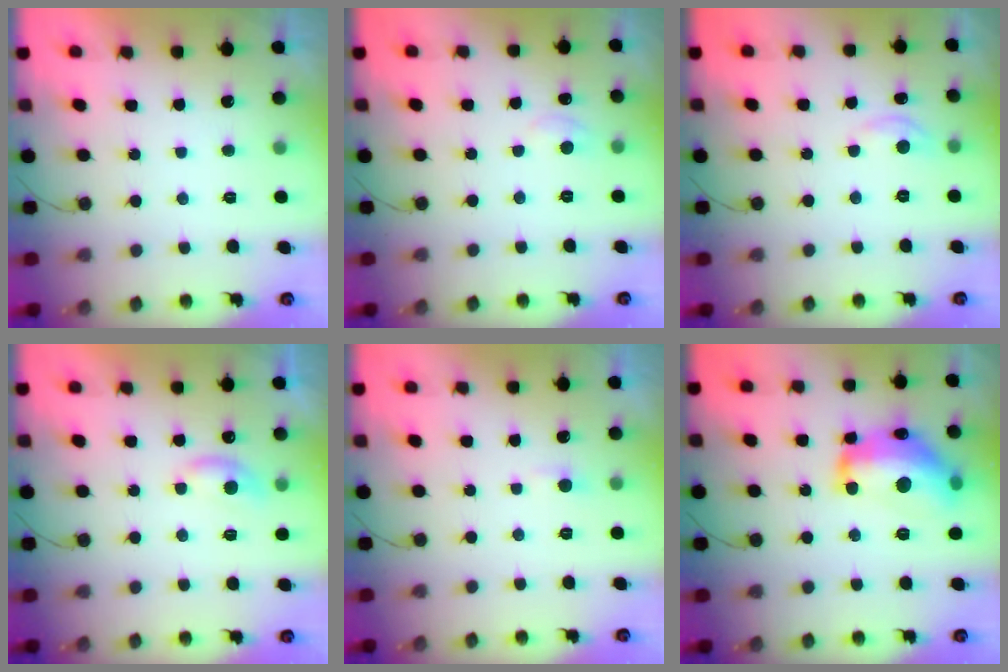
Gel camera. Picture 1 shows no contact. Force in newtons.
{"total": 5.5, "press": 5.4, "slide": 0.7}
{"total": 4.4, "press": 4.3, "slide": 0.6}
{"total": 6.3, "press": 6.2, "slide": 0.9}
{"total": 2.6, "press": 2.6, "slide": 0.2}
{"total": 19.0, "press": 19.0, "slide": 1.2}